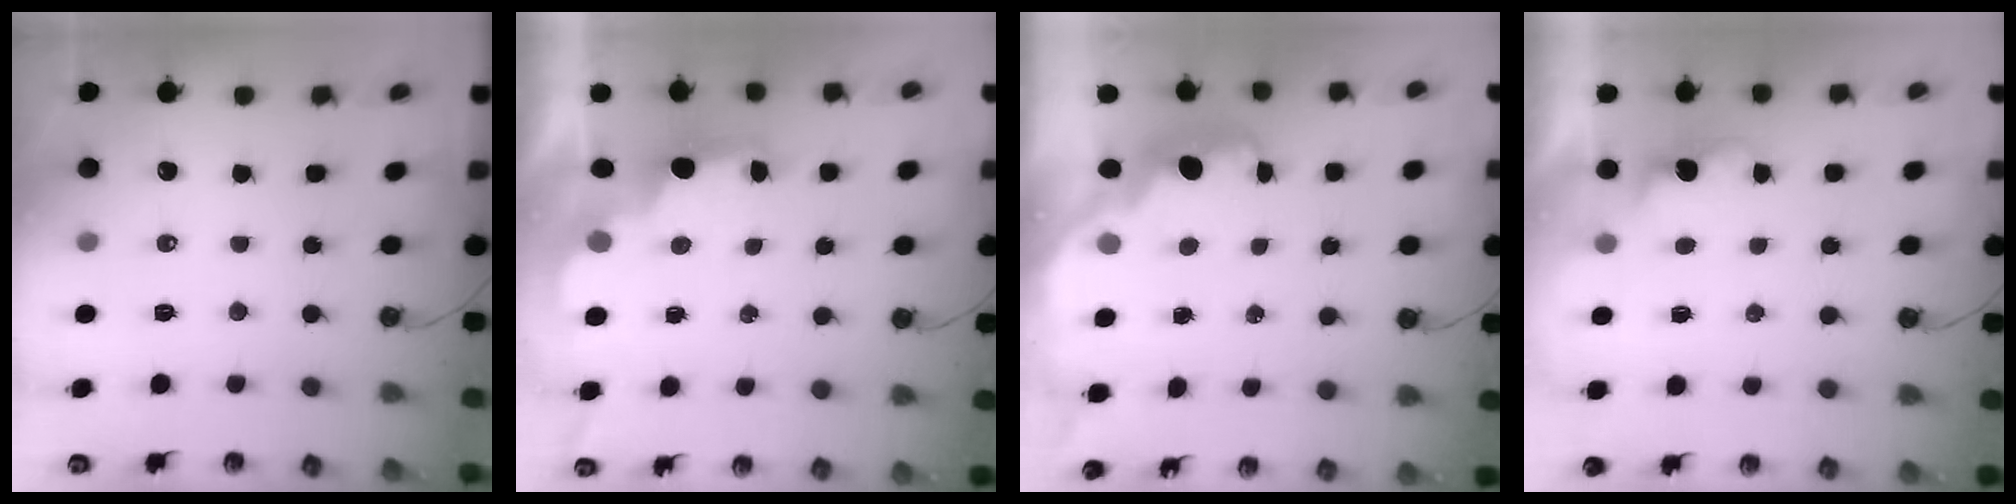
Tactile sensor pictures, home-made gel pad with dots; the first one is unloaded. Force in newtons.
{"total": 2.5, "press": 2.3, "slide": 0.8}
{"total": 2.8, "press": 2.8, "slide": 0.4}
{"total": 1.2, "press": 0.9, "slide": 0.7}